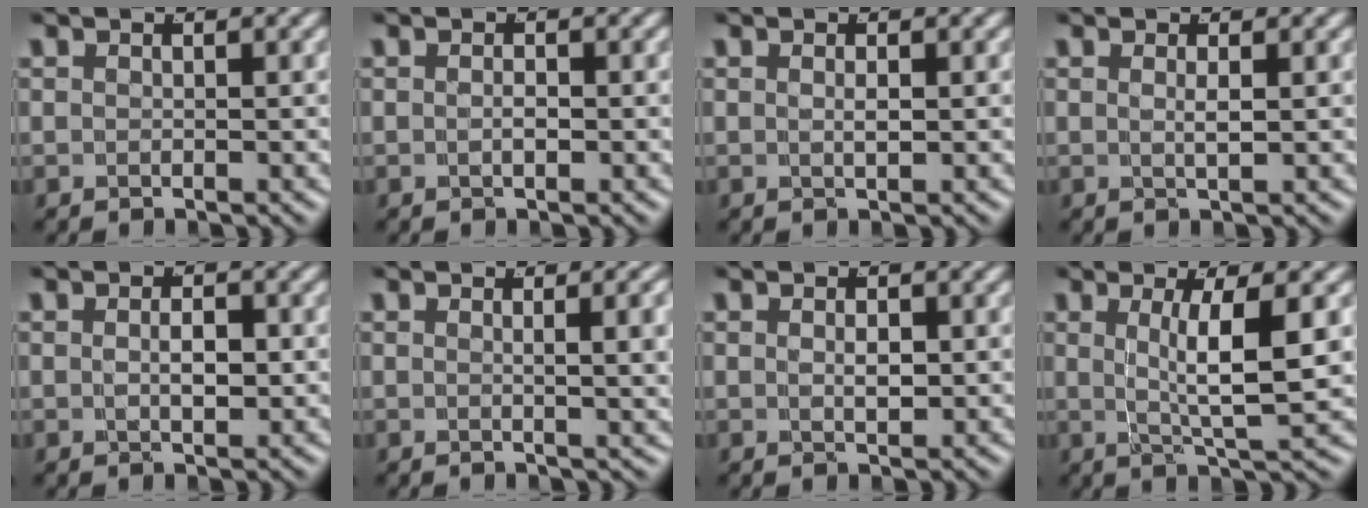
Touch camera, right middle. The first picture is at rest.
{"total": 0.6, "force": [-0.3, 0.0, 0.6], "torque": [-0.014, -0.007, -0.001]}
{"total": 0.8, "force": [0.1, -0.3, 0.7], "torque": [-0.014, -0.010, 0.009]}
{"total": 1.2, "force": [0.3, -0.5, 1.0], "torque": [-0.019, -0.009, 0.011]}
{"total": 1.9, "force": [0.0, 0.6, 1.8], "torque": [-0.027, -0.010, 0.006]}
{"total": 2.7, "force": [0.8, -0.2, 2.6], "torque": [-0.022, 0.002, 0.012]}
{"total": 1.2, "force": [0.2, 0.2, 1.2], "torque": [-0.018, -0.014, 0.013]}
{"total": 5.0, "force": [0.9, 0.2, 4.9], "torque": [-0.079, -0.012, 0.025]}